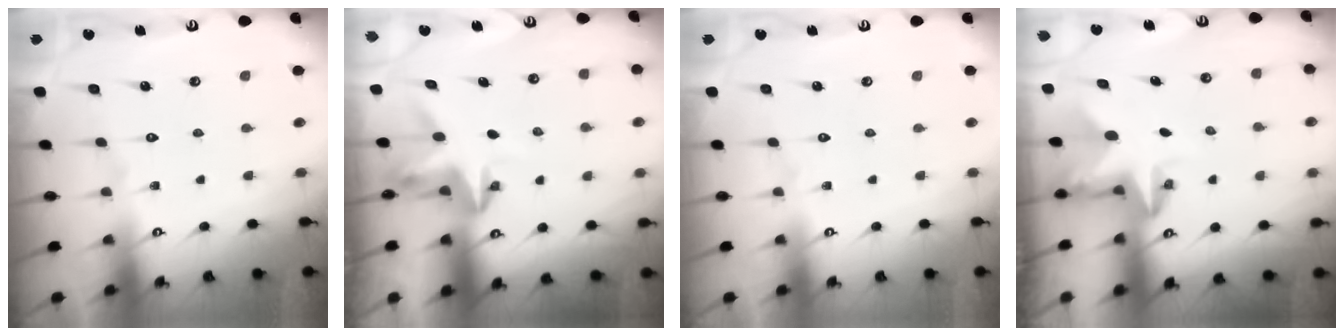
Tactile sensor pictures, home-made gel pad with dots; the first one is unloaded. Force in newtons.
{"total": 3.9, "press": 3.9, "slide": 0.3}
{"total": 0.0}
{"total": 2.8, "press": 2.8, "slide": 0.2}